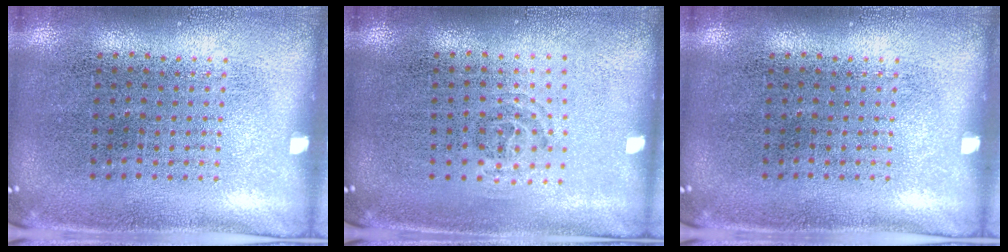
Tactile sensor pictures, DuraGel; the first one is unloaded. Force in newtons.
{"total": 0.8, "press": 0.5, "slide": 0.7}
{"total": 0.0}